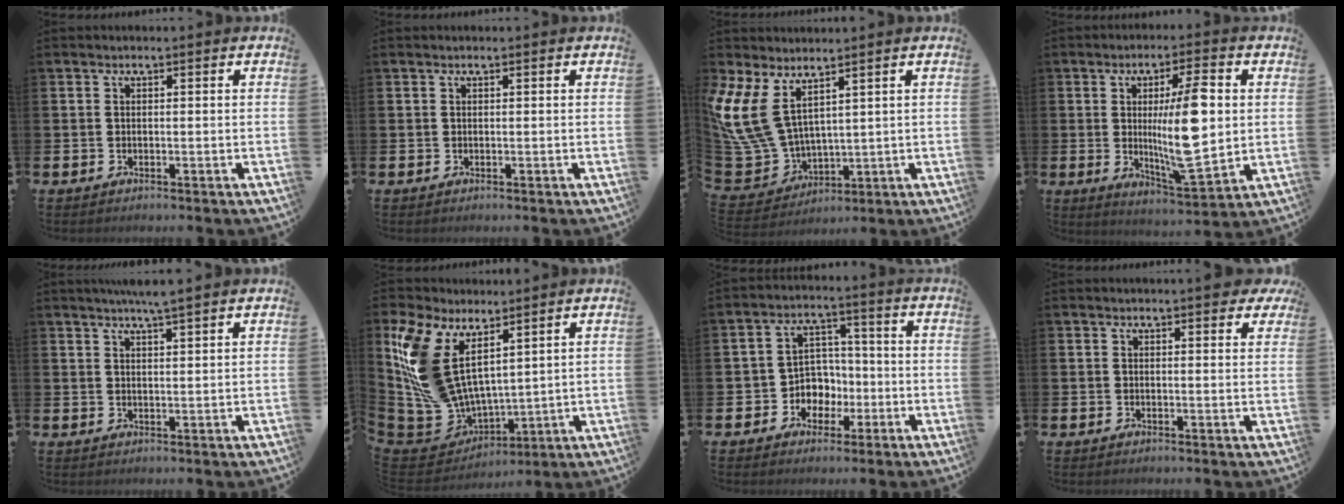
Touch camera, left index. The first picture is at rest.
{"total": 0.0}
{"total": 9.3, "force": [5.0, 5.5, 5.5], "torque": [-0.151, -0.030, 0.098]}
{"total": 10.4, "force": [1.2, 2.4, 10.1], "torque": [-0.167, -0.010, 0.015]}
{"total": 2.2, "force": [2.0, -0.2, 0.9], "torque": [-0.014, -0.005, 0.035]}
{"total": 11.3, "force": [6.0, 6.6, 7.0], "torque": [-0.194, -0.041, 0.115]}
{"total": 5.1, "force": [-1.1, 4.8, 1.2], "torque": [-0.039, 0.007, -0.025]}
{"total": 2.2, "force": [2.1, 0.3, 0.6], "torque": [0.006, -0.009, 0.033]}